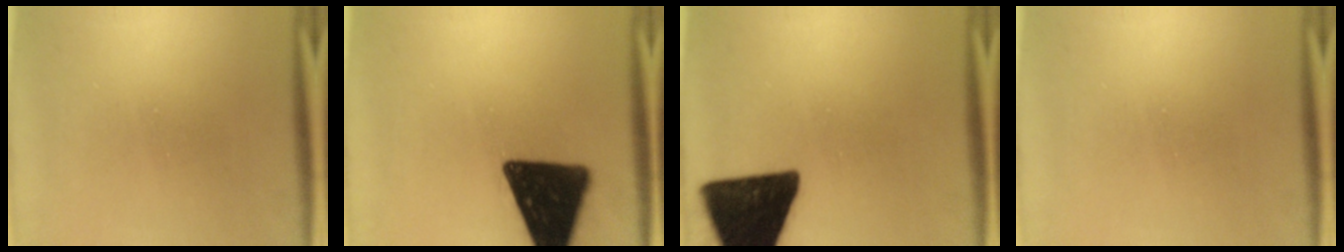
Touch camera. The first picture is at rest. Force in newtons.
{"total": 17.3}
{"total": 18.7}
{"total": 0.0}